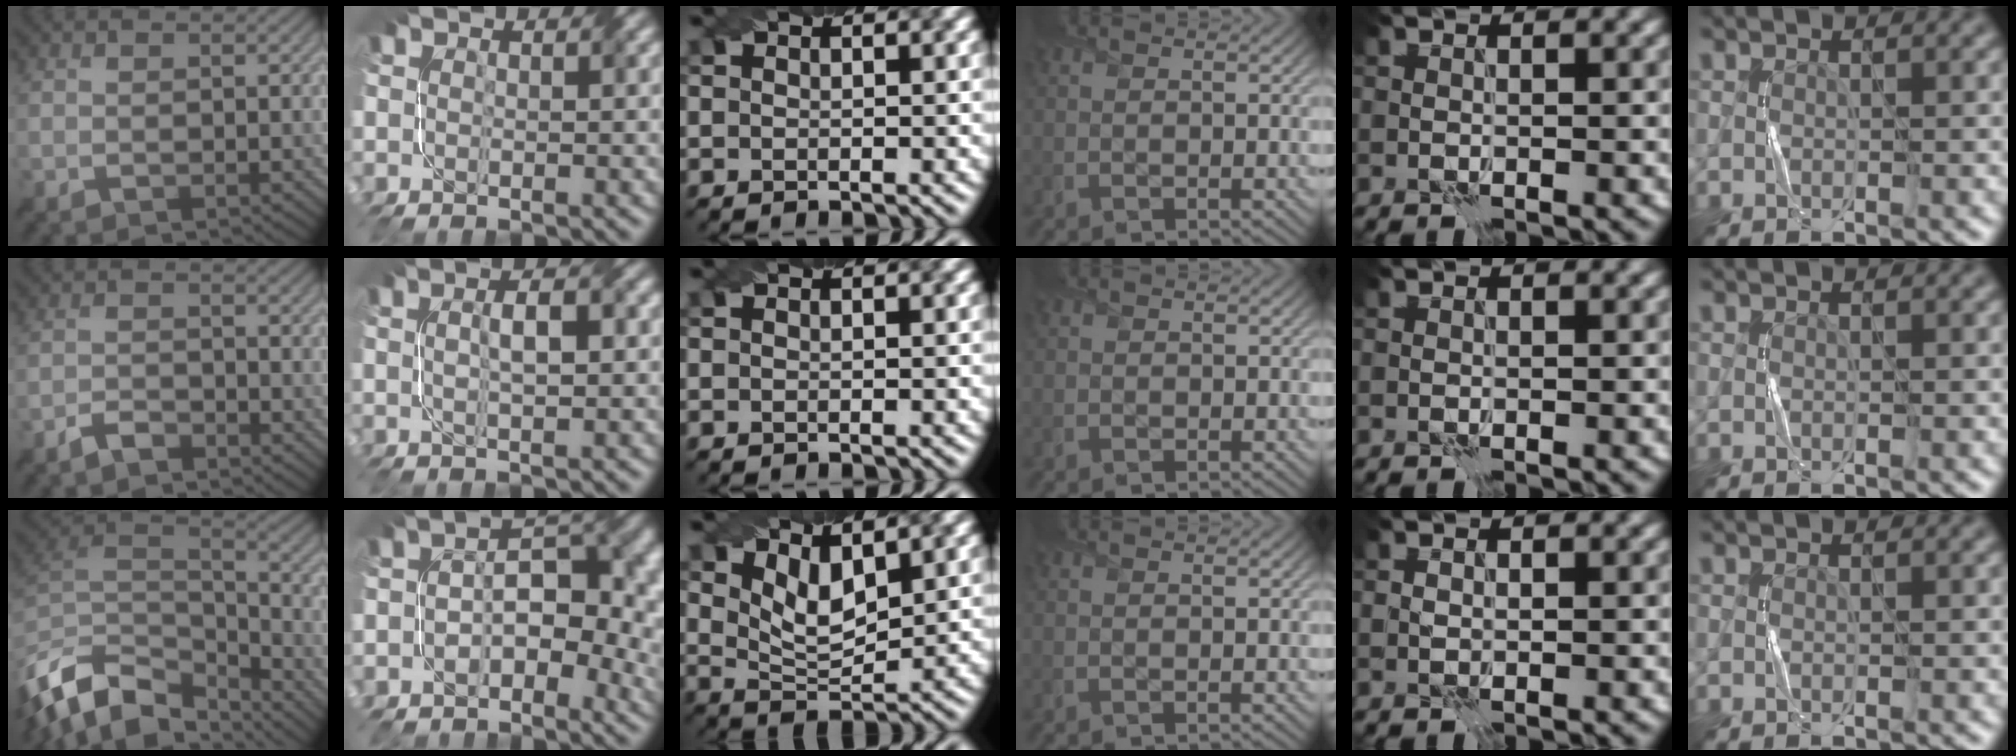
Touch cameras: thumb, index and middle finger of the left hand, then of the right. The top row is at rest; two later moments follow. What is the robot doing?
{"motion": "twist", "object": "screw"}